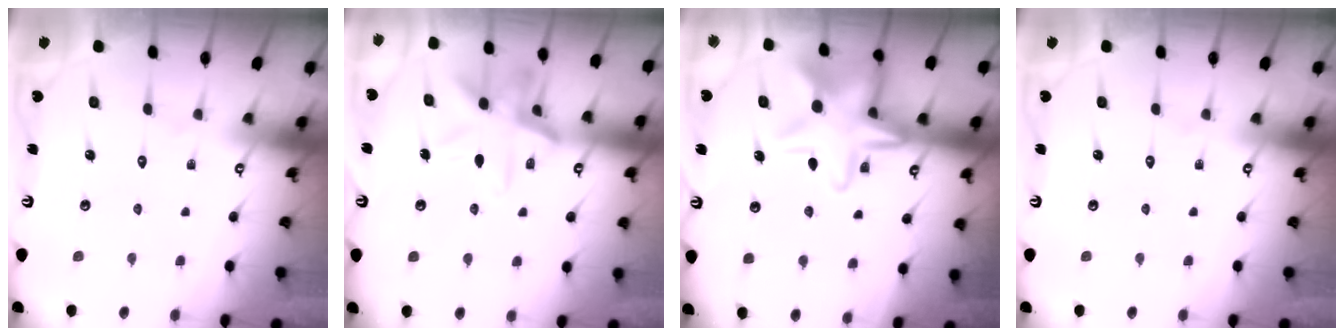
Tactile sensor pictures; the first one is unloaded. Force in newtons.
{"total": 12.8, "press": 12.7, "slide": 1.0}
{"total": 17.8, "press": 17.7, "slide": 1.2}
{"total": 0.0}